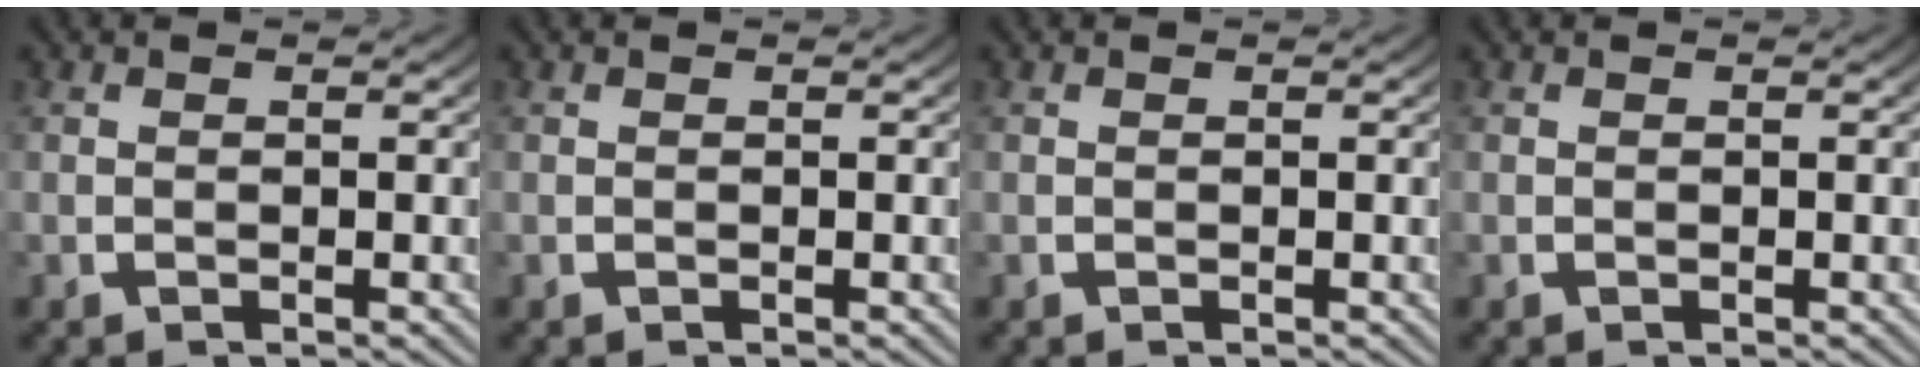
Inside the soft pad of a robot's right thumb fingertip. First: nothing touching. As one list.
[{"total": 0.0}, {"total": 0.0}, {"total": 0.0}]